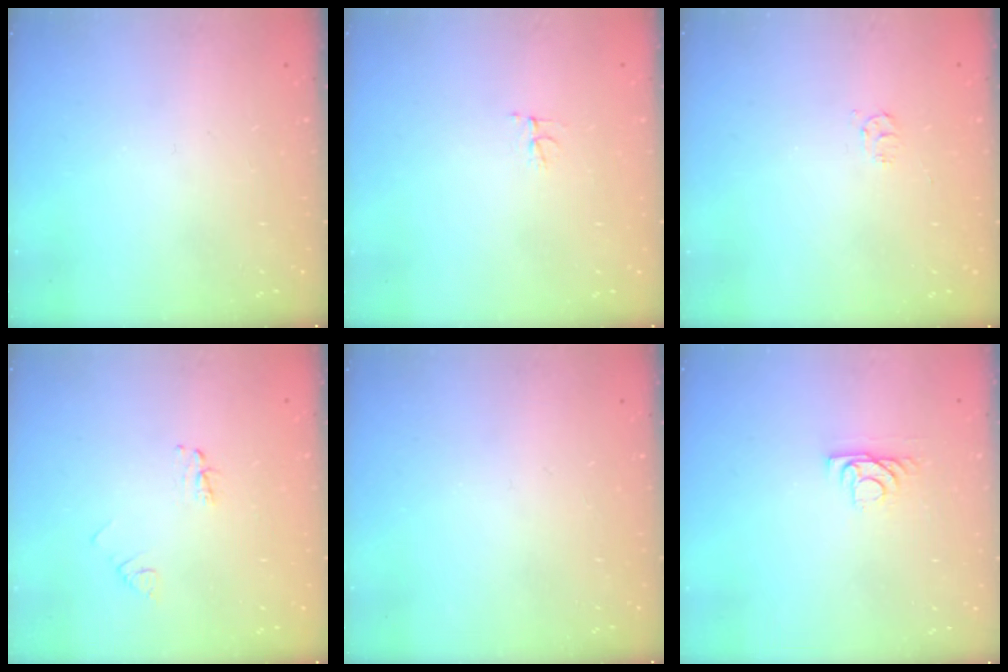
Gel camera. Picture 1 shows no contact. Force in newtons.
{"total": 3.9, "press": 3.9, "slide": 0.3}
{"total": 4.0, "press": 3.9, "slide": 0.4}
{"total": 4.0, "press": 3.9, "slide": 0.3}
{"total": 0.0}
{"total": 4.2, "press": 4.1, "slide": 0.6}